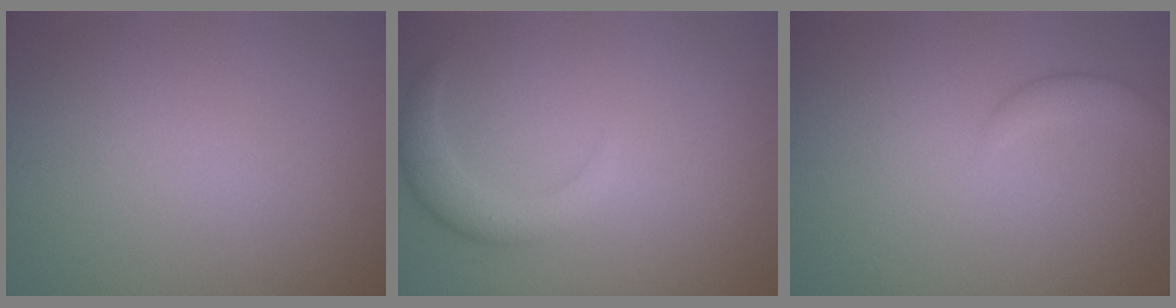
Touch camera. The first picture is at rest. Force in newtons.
{"total": 2.8, "press": 2.8, "slide": 0.3}
{"total": 2.6, "press": 2.6, "slide": 0.2}